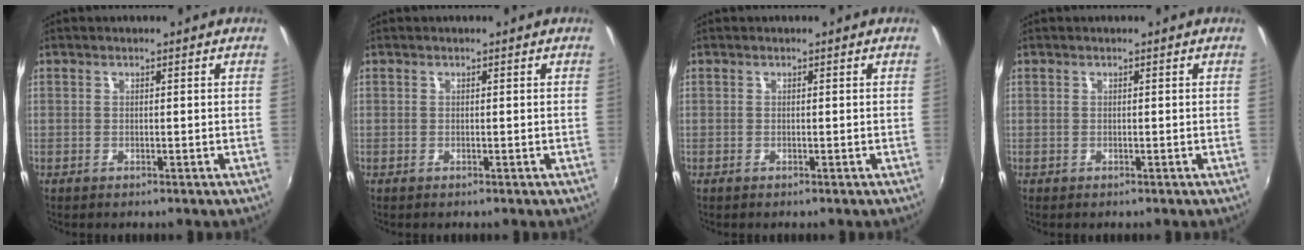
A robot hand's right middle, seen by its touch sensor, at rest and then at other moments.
{"total": 0.0}
{"total": 0.0}
{"total": 0.0}